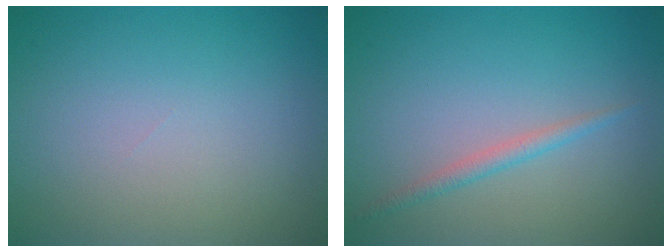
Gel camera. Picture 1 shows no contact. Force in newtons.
{"total": 1.3, "press": 1.3, "slide": 0.0}